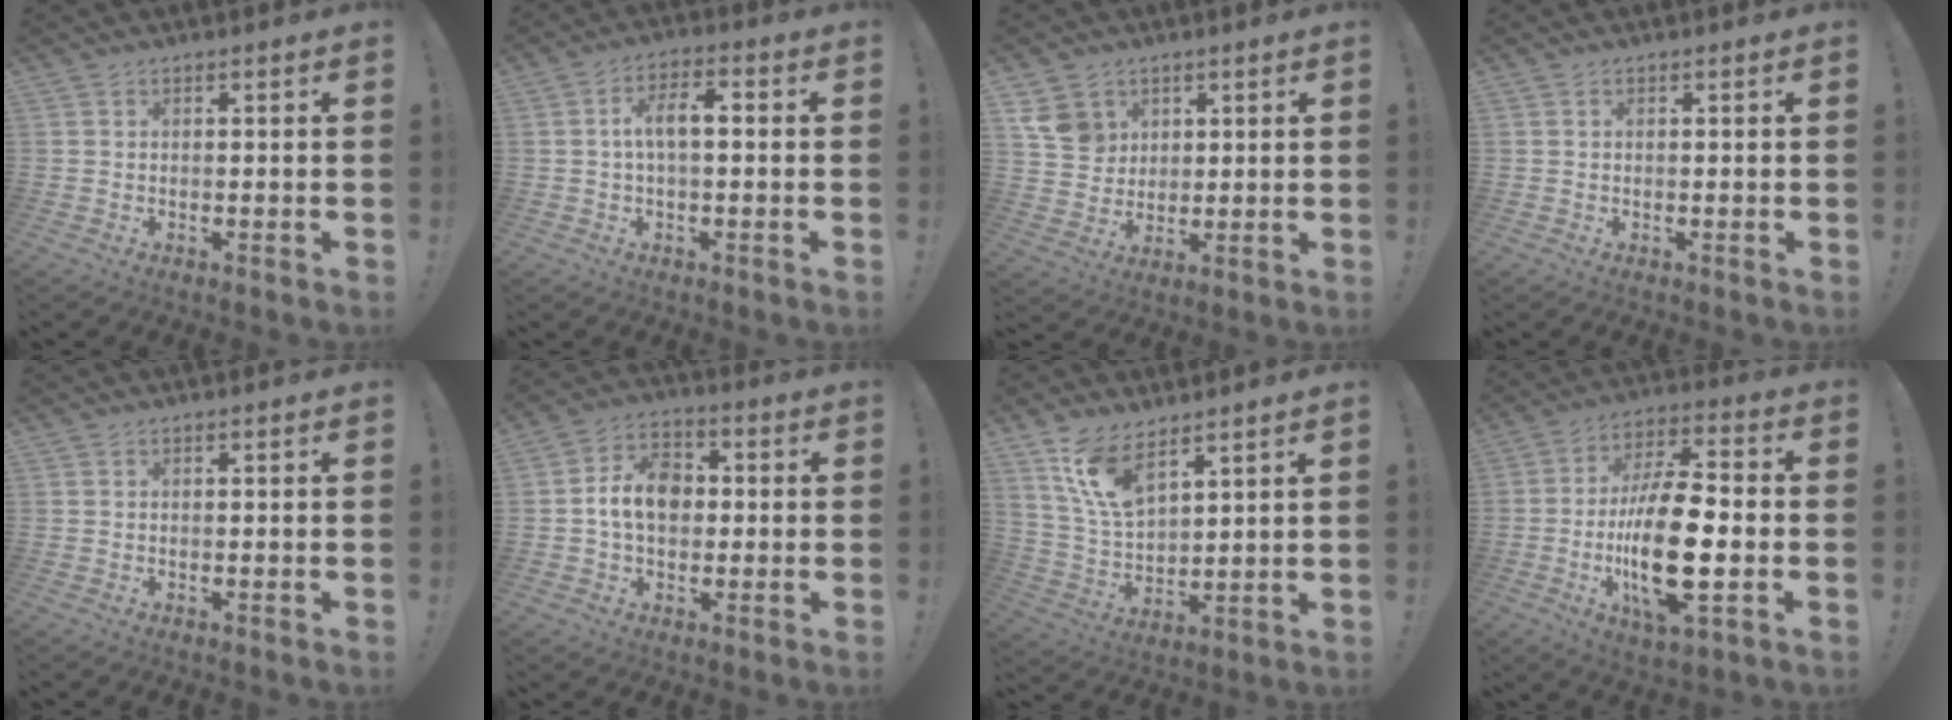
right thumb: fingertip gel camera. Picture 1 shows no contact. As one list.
[{"total": 7.6, "force": [0.2, 3.2, 6.8], "torque": [-0.127, 0.015, 0.001]}, {"total": 9.2, "force": [4.3, 7.8, 2.4], "torque": [-0.024, -0.021, 0.089]}, {"total": 0.0}, {"total": 0.0}, {"total": 11.3, "force": [-0.1, 8.3, 7.7], "torque": [-0.128, 0.016, 0.000]}, {"total": 12.0, "force": [8.4, 5.2, 6.8], "torque": [-0.146, -0.034, 0.164]}, {"total": 20.5, "force": [-3.8, 7.3, 18.8], "torque": [-0.356, 0.000, -0.064]}]